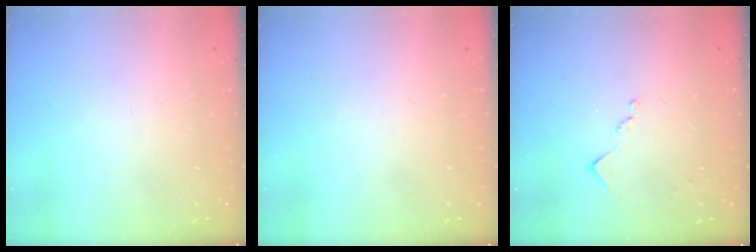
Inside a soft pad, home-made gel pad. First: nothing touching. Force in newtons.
{"total": 0.0}
{"total": 7.8, "press": 7.7, "slide": 0.5}